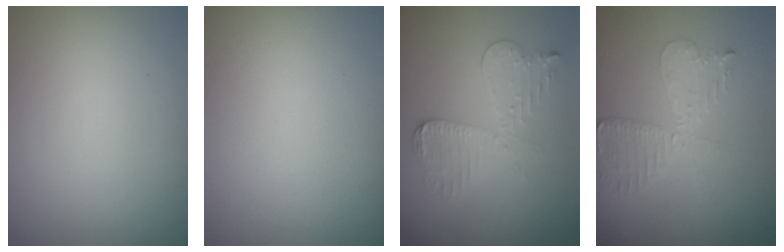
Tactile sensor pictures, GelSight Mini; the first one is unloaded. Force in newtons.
{"total": 0.0}
{"total": 3.4, "press": 3.0, "slide": 1.7}
{"total": 2.6, "press": 2.5, "slide": 0.5}